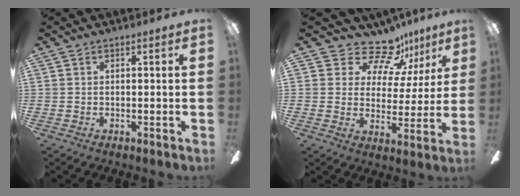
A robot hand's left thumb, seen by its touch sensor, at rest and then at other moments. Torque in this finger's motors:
{"motor_torque": [0.49, -0.13, -0.23, -0.23, -0.01]}